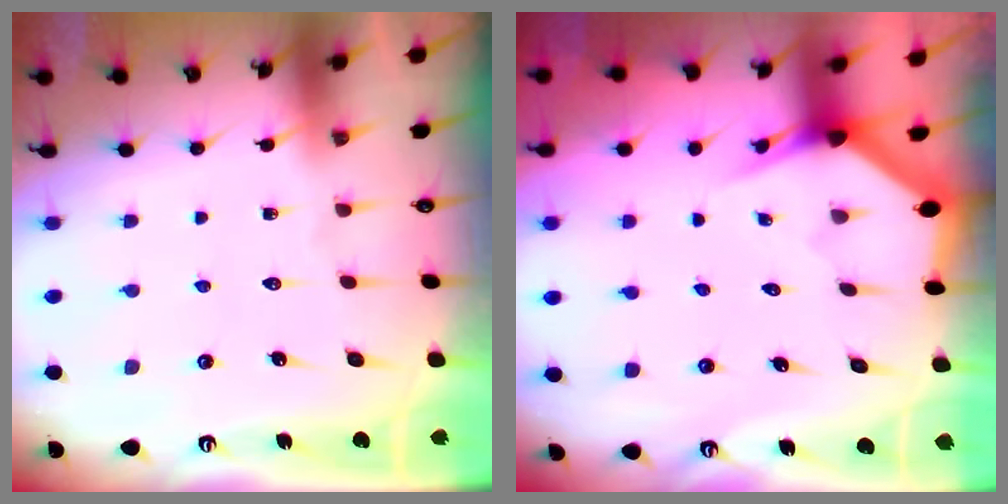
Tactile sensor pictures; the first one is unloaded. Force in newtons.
{"total": 2.6, "press": 2.6, "slide": 0.0}